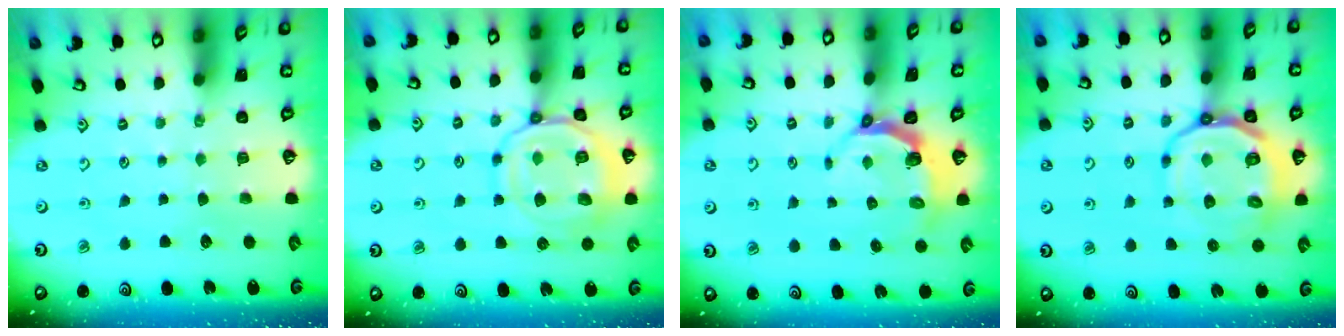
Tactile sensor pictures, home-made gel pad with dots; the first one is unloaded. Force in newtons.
{"total": 14.8, "press": 14.8, "slide": 1.2}
{"total": 4.4, "press": 3.1, "slide": 3.2}
{"total": 14.9, "press": 14.6, "slide": 2.8}